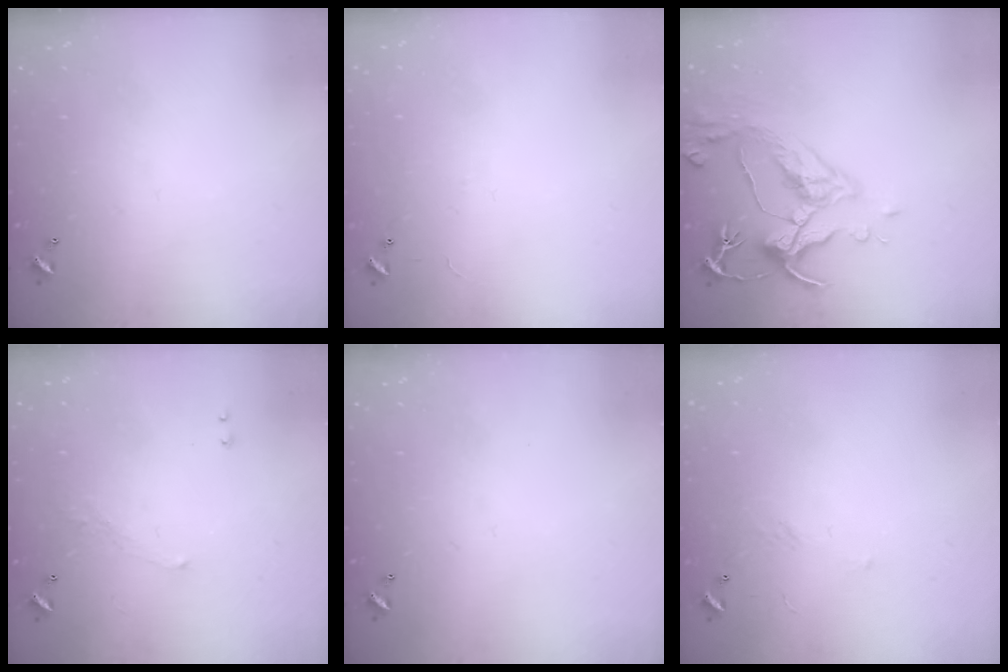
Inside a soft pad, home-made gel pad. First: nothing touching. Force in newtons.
{"total": 8.0, "press": 7.9, "slide": 0.5}
{"total": 5.0, "press": 4.8, "slide": 1.4}
{"total": 0.8, "press": 0.6, "slide": 0.5}
{"total": 0.0}
{"total": 6.2, "press": 6.2, "slide": 0.8}